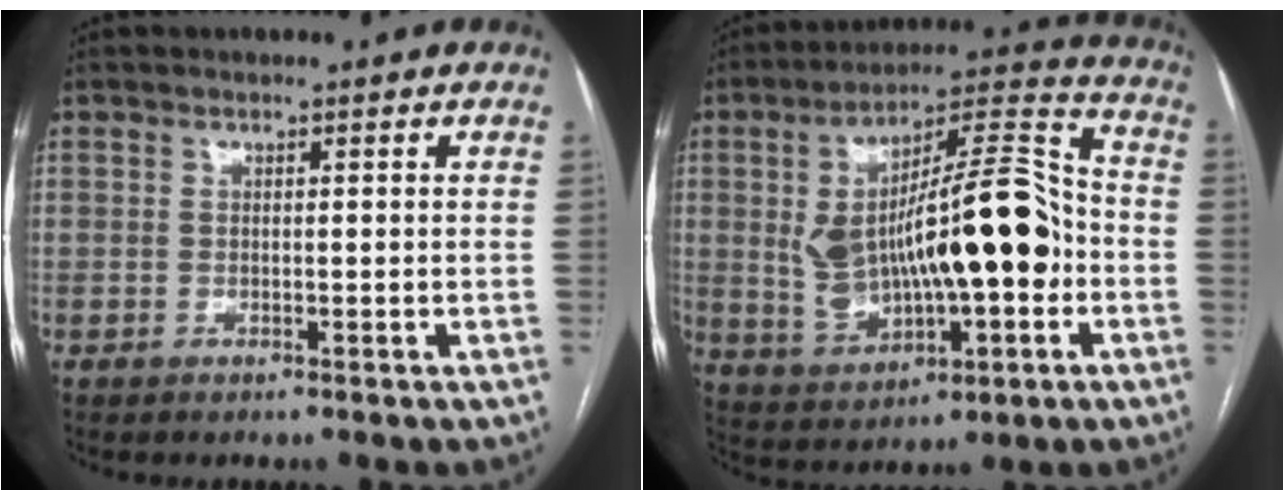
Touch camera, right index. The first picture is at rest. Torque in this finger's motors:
{"motor_torque": [1.88, -0.26, 0.60, 0.21]}